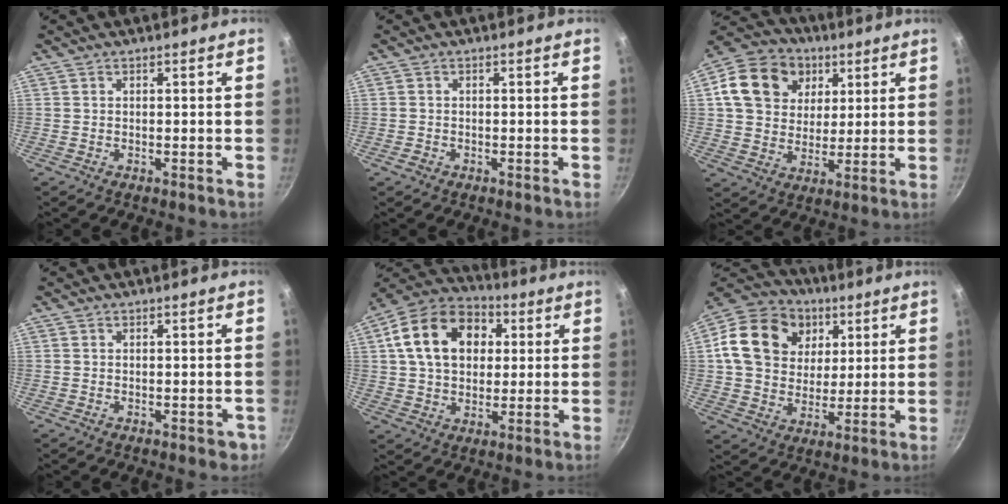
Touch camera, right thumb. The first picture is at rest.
{"total": 1.2, "force": [-0.7, 0.9, 0.3], "torque": [-0.006, 0.004, -0.010]}
{"total": 16.1, "force": [5.0, 13.1, 7.9], "torque": [-0.126, 0.008, 0.077]}
{"total": 2.0, "force": [-0.8, 1.3, 1.2], "torque": [0.000, 0.010, -0.005]}
{"total": 17.5, "force": [4.2, 12.7, 11.3], "torque": [-0.170, 0.022, 0.058]}
{"total": 18.8, "force": [5.2, 15.2, 9.8], "torque": [-0.163, 0.007, 0.083]}